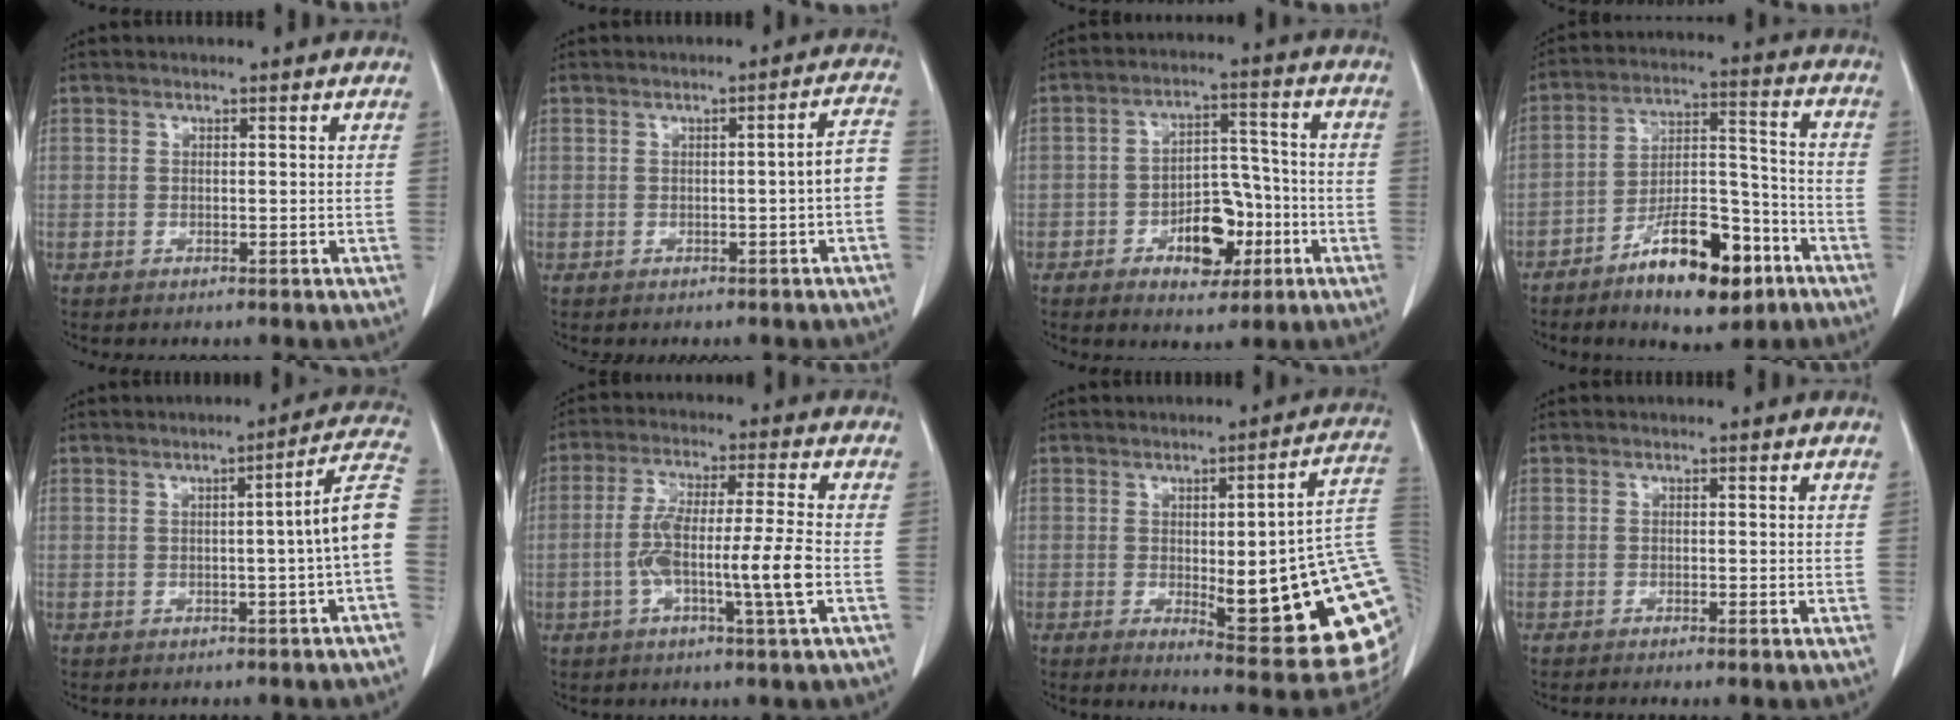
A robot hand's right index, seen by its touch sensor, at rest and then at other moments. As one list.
[{"total": 3.8, "force": [-0.7, 0.1, 3.7], "torque": [-0.042, 0.014, -0.010]}, {"total": 9.1, "force": [-3.6, 4.9, 6.8], "torque": [-0.103, 0.020, -0.052]}, {"total": 14.1, "force": [-8.4, 5.0, 10.2], "torque": [-0.162, 0.016, -0.135]}, {"total": 7.6, "force": [-0.8, -1.0, 7.5], "torque": [-0.084, 0.017, -0.016]}, {"total": 10.7, "force": [-2.5, -0.2, 10.4], "torque": [-0.195, 0.003, -0.051]}, {"total": 23.7, "force": [-2.5, 4.2, 23.1], "torque": [-0.193, -0.002, -0.025]}, {"total": 0.7, "force": [-0.5, -0.1, 0.5], "torque": [-0.010, -0.001, -0.008]}]